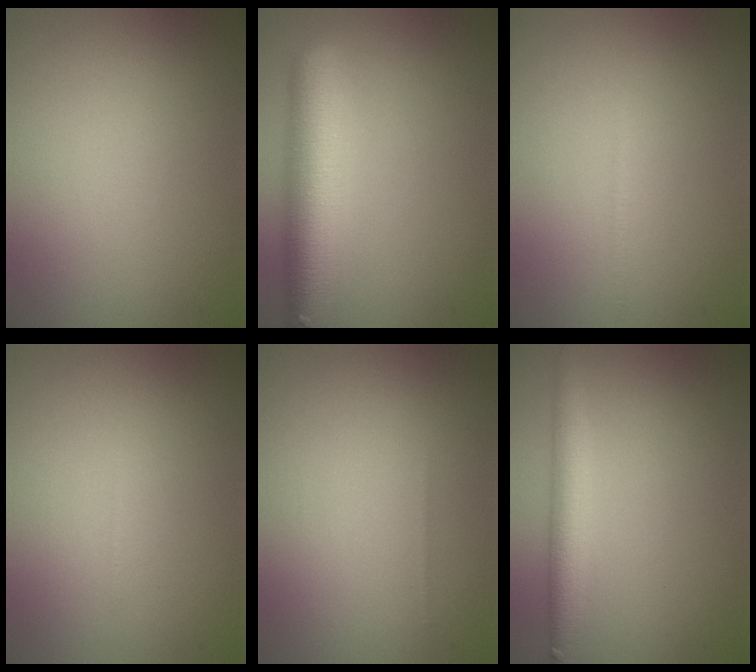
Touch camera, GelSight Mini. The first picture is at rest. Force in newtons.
{"total": 8.7, "press": 8.7, "slide": 0.6}
{"total": 0.6, "press": 0.6, "slide": 0.1}
{"total": 0.7, "press": 0.7, "slide": 0.2}
{"total": 0.0}
{"total": 3.9, "press": 3.9, "slide": 0.3}